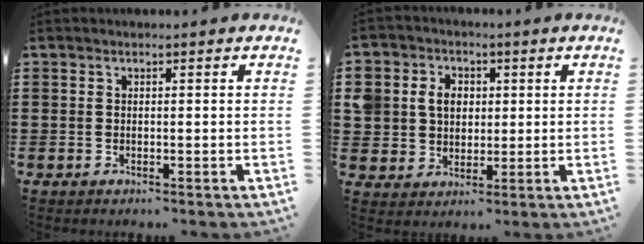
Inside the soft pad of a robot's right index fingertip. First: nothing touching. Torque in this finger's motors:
{"motor_torque": [0.67, -0.40, 0.23, 0.07]}